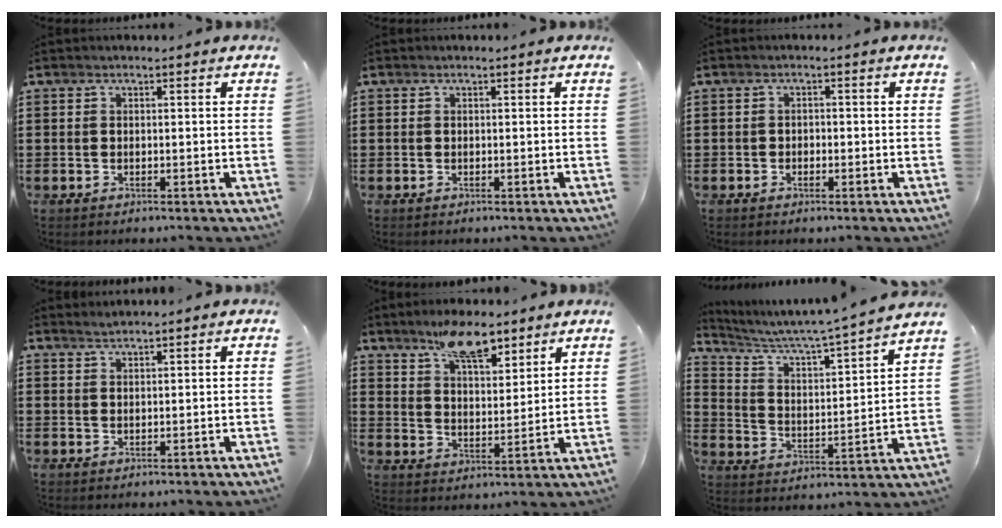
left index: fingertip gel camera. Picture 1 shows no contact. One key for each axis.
{"total": 0.0}
{"total": 1.0, "fx": -0.7, "fy": 0.7, "fz": 0.2, "tx": -0.007, "ty": 0.001, "tz": -0.017}
{"total": 1.0, "fx": 1.0, "fy": -0.2, "fz": 0.1, "tx": -0.003, "ty": 0.000, "tz": 0.019}
{"total": 9.1, "fx": 6.9, "fy": 3.2, "fz": 5.1, "tx": -0.092, "ty": -0.017, "tz": 0.121}
{"total": 4.4, "fx": 4.0, "fy": -0.3, "fz": 1.9, "tx": -0.059, "ty": -0.040, "tz": 0.055}